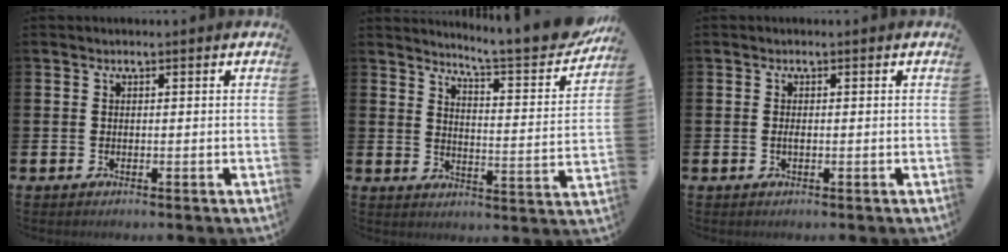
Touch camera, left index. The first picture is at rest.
{"total": 7.1, "force": [6.5, 0.1, 2.8], "torque": [-0.059, -0.058, 0.103]}
{"total": 0.7, "force": [-0.1, 0.2, 0.6], "torque": [-0.017, 0.001, -0.001]}